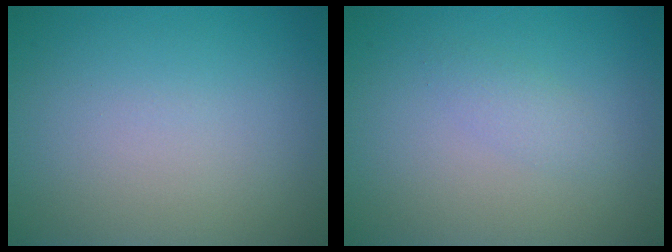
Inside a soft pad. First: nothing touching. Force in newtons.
{"total": 1.2, "press": 1.2, "slide": 0.1}